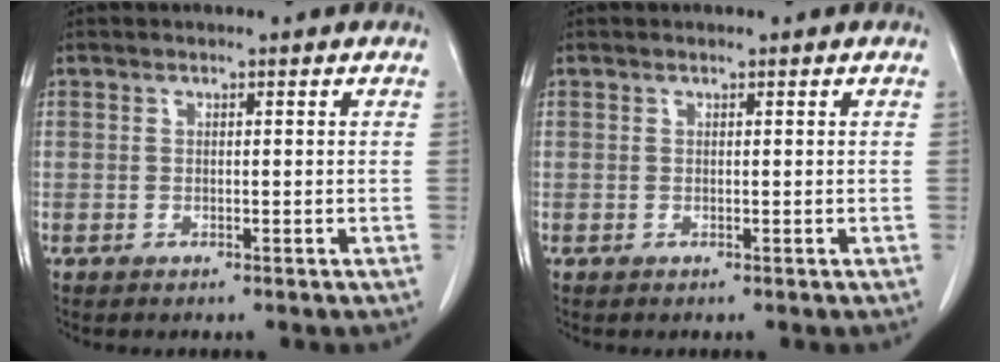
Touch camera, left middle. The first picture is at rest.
{"total": 0.0}